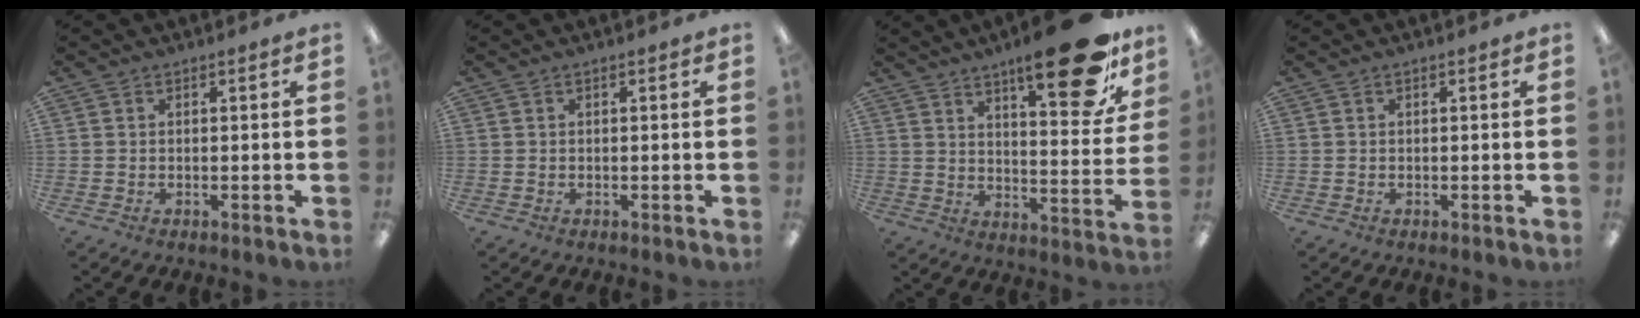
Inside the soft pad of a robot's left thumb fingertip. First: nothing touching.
{"total": 0.0}
{"total": 23.0, "force": [14.2, 7.6, 16.4], "torque": [-0.215, -0.085, 0.221]}
{"total": 0.0}